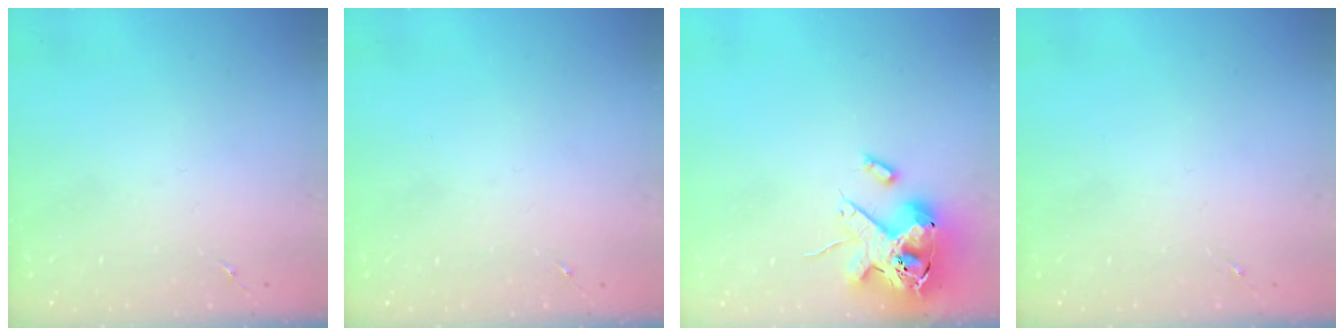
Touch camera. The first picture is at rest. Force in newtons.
{"total": 0.0}
{"total": 16.4, "press": 16.2, "slide": 2.7}
{"total": 0.0}